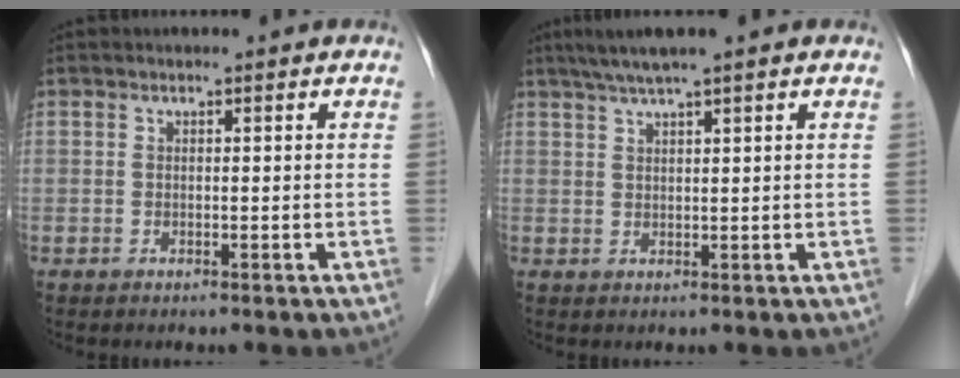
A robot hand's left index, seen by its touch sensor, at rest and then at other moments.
{"total": 4.4, "force": [3.2, -0.7, 2.9], "torque": [-0.057, 0.016, 0.059]}